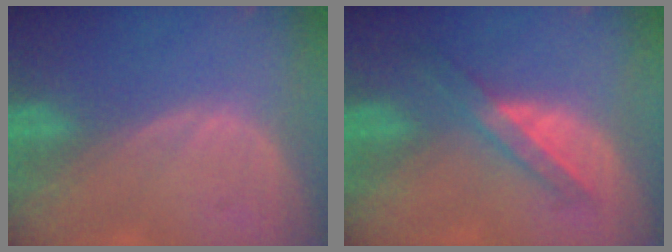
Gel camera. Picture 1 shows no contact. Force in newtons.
{"total": 5.9, "press": 5.1, "slide": 2.8}